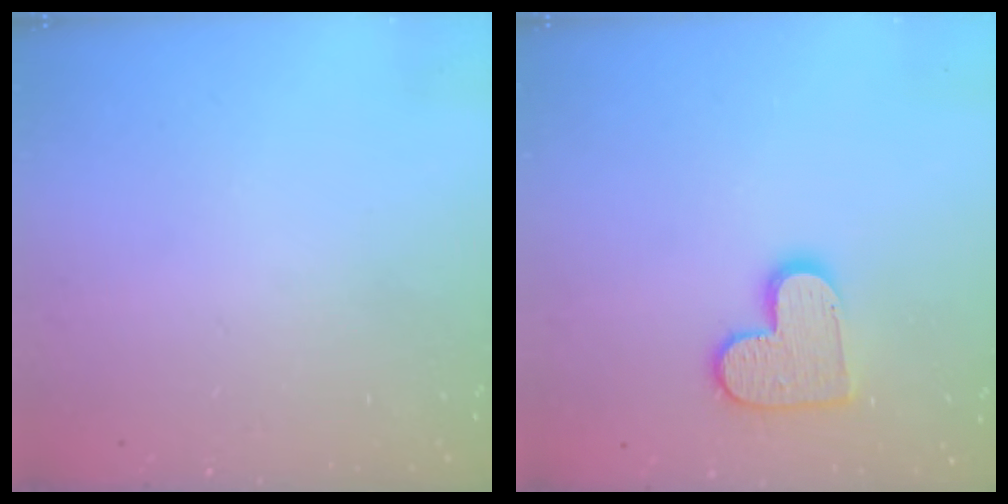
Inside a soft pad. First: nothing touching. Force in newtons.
{"total": 11.8, "press": 11.8, "slide": 0.7}